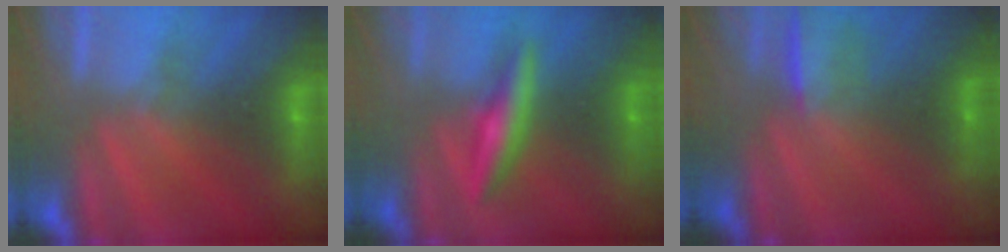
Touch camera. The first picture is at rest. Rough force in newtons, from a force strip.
{"total": 2.7}
{"total": 1.2}